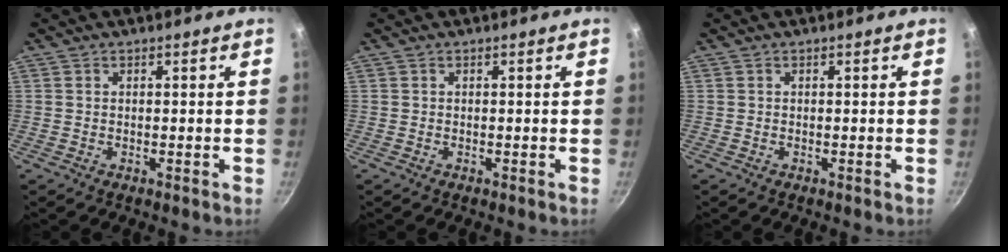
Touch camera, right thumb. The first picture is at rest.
{"total": 0.0}
{"total": 0.0}